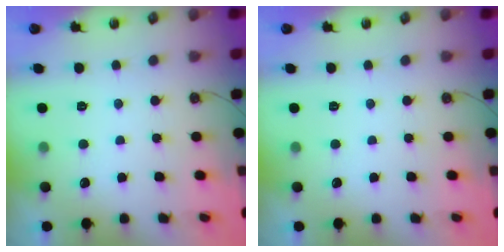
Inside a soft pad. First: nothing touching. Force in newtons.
{"total": 0.0}